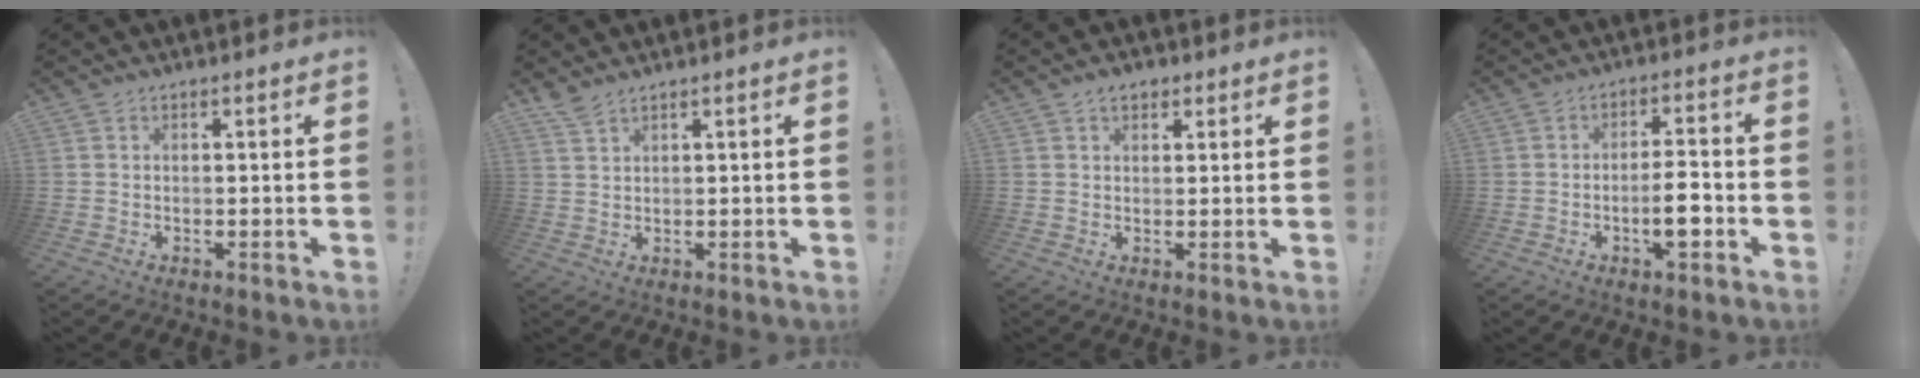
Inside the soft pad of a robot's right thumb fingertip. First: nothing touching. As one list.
[{"total": 3.0, "force": [2.6, 0.4, 1.4], "torque": [-0.024, -0.017, 0.048]}, {"total": 3.6, "force": [2.1, 2.3, 1.7], "torque": [-0.019, -0.005, 0.036]}, {"total": 7.2, "force": [-2.7, 2.8, 6.1], "torque": [-0.082, 0.009, -0.048]}]